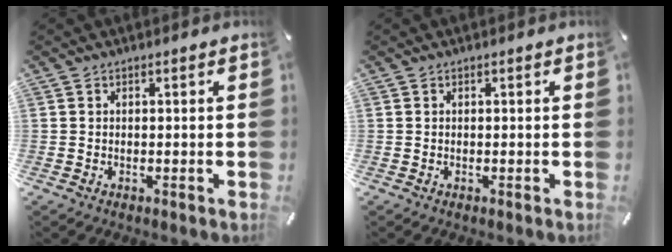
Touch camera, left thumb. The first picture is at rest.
{"total": 0.0}